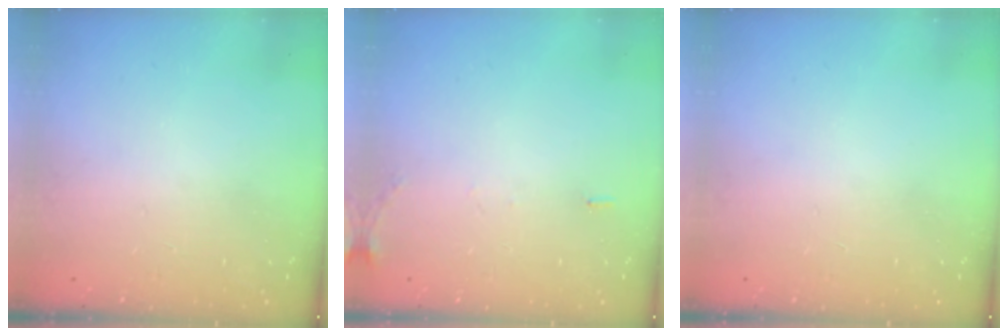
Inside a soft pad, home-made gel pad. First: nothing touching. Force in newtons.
{"total": 6.5, "press": 6.2, "slide": 1.8}
{"total": 0.0}